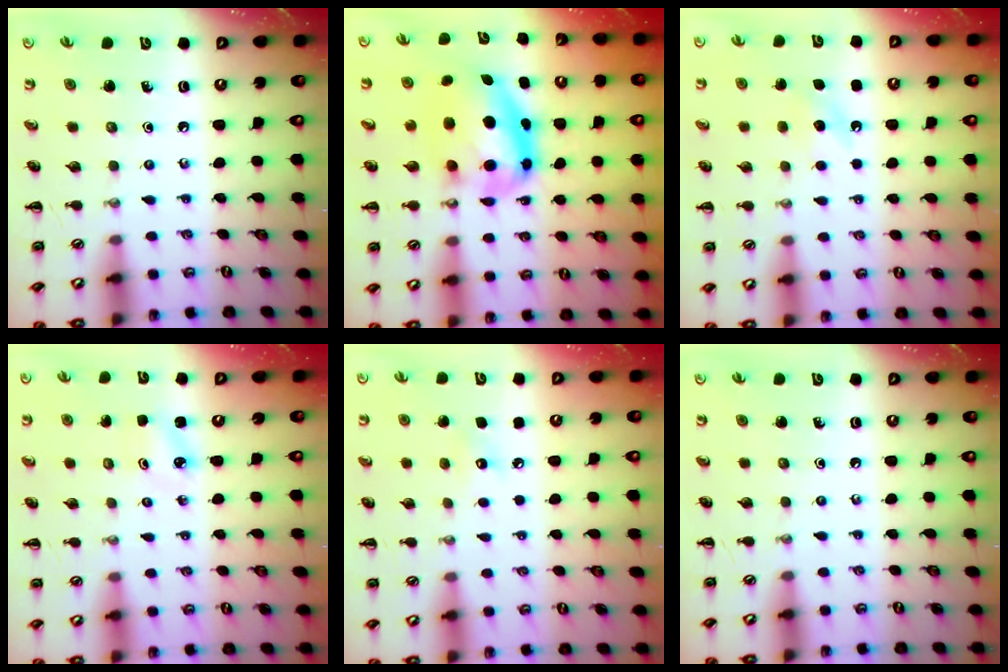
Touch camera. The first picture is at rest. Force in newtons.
{"total": 9.9, "press": 9.6, "slide": 2.4}
{"total": 5.7, "press": 5.5, "slide": 1.6}
{"total": 1.9, "press": 1.8, "slide": 0.4}
{"total": 5.5, "press": 5.3, "slide": 1.4}
{"total": 0.0}